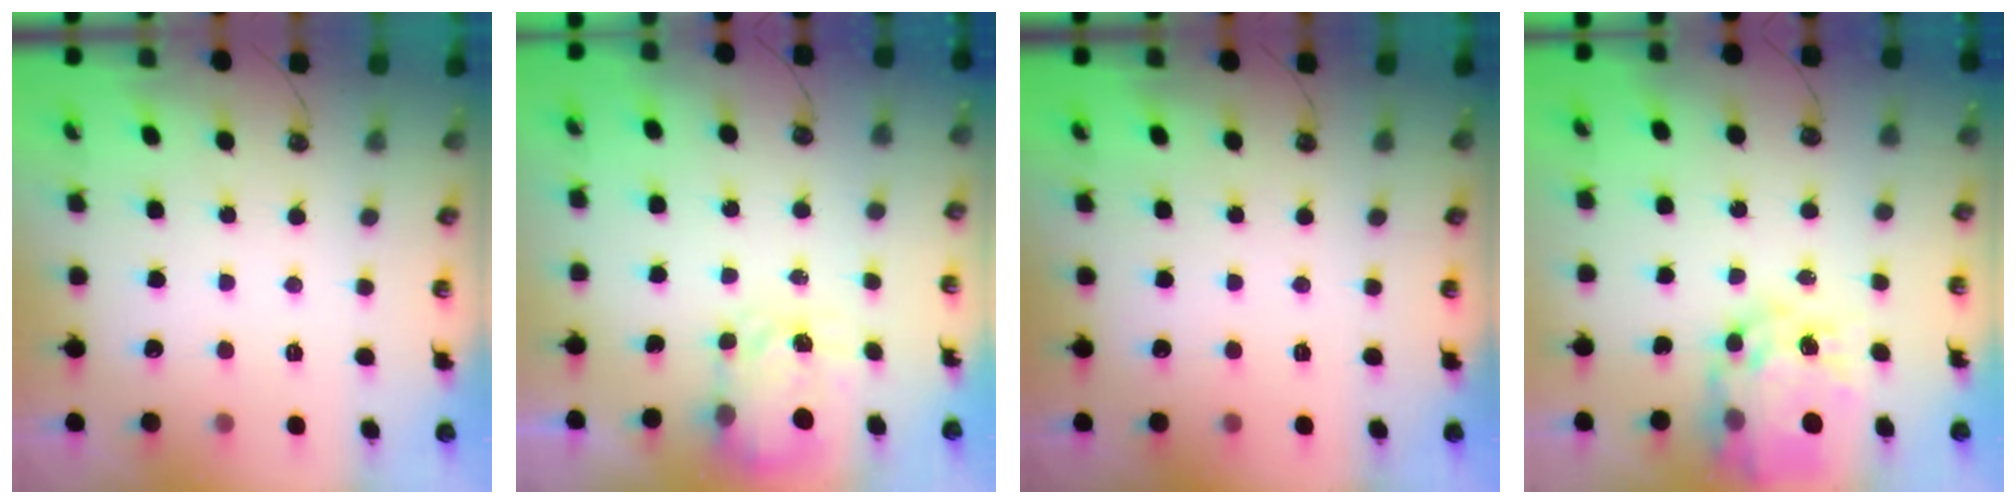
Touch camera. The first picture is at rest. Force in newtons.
{"total": 4.0, "press": 3.9, "slide": 0.6}
{"total": 0.0}
{"total": 14.5, "press": 14.4, "slide": 1.4}